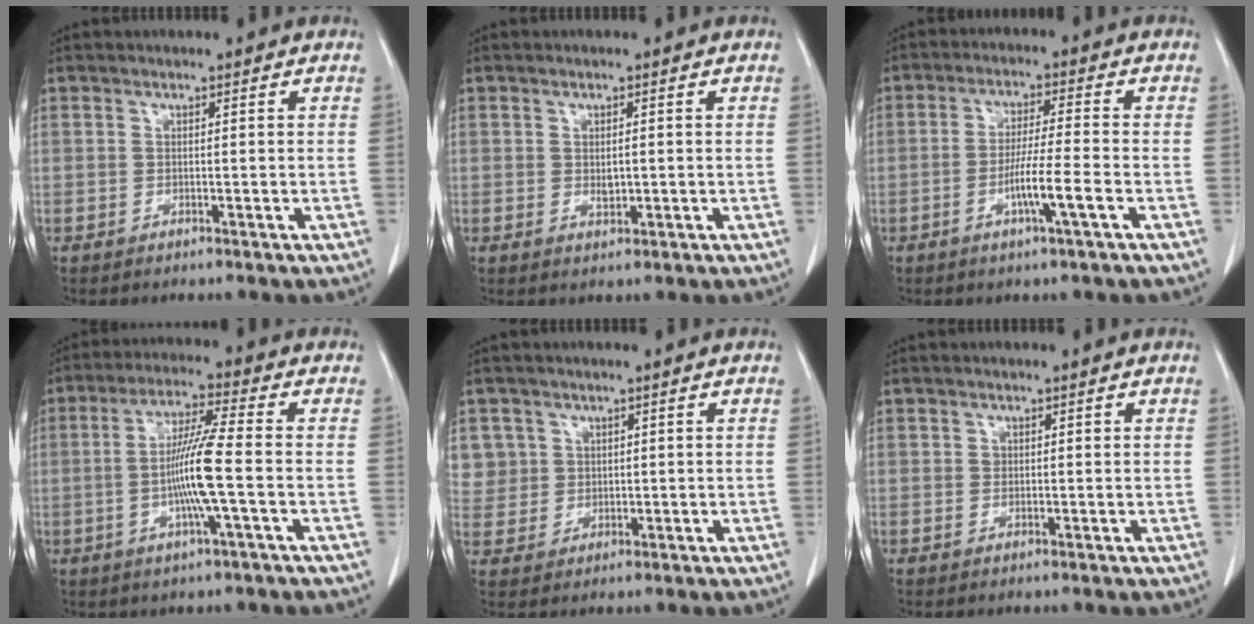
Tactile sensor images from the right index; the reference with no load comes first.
{"total": 1.6, "force": [0.0, 0.8, 1.4], "torque": [-0.024, -0.003, 0.003]}
{"total": 6.6, "force": [-2.5, -0.5, 6.1], "torque": [-0.113, -0.008, -0.048]}
{"total": 9.6, "force": [-1.6, -0.6, 9.4], "torque": [-0.182, -0.003, -0.036]}
{"total": 6.2, "force": [2.4, 5.7, 0.1], "torque": [0.000, 0.011, 0.059]}
{"total": 0.9, "force": [0.3, 0.8, 0.3], "torque": [-0.002, 0.000, 0.003]}